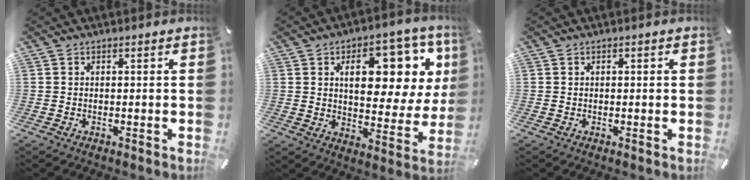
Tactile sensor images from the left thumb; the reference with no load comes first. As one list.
[{"total": 16.8, "force": [7.3, 9.2, 11.9], "torque": [-0.152, -0.043, 0.115]}, {"total": 0.5, "force": [-0.1, 0.4, 0.4], "torque": [-0.006, 0.001, -0.002]}]